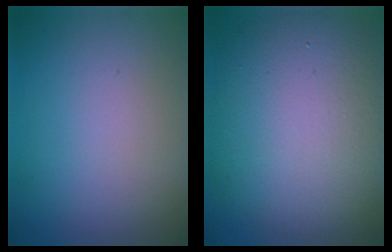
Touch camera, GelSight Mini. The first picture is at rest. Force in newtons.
{"total": 13.0, "press": 13.0, "slide": 0.9}